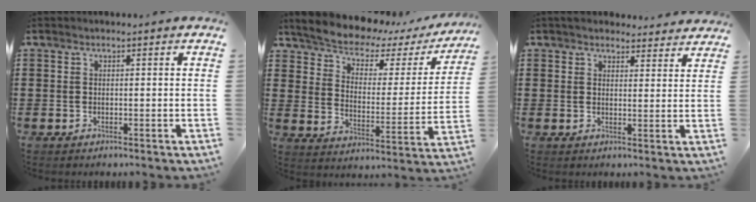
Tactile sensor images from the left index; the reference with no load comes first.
{"total": 5.9, "force": [5.4, 1.1, 2.0], "torque": [-0.069, -0.042, 0.088]}
{"total": 3.2, "force": [3.1, 0.7, 0.5], "torque": [-0.011, -0.011, 0.056]}